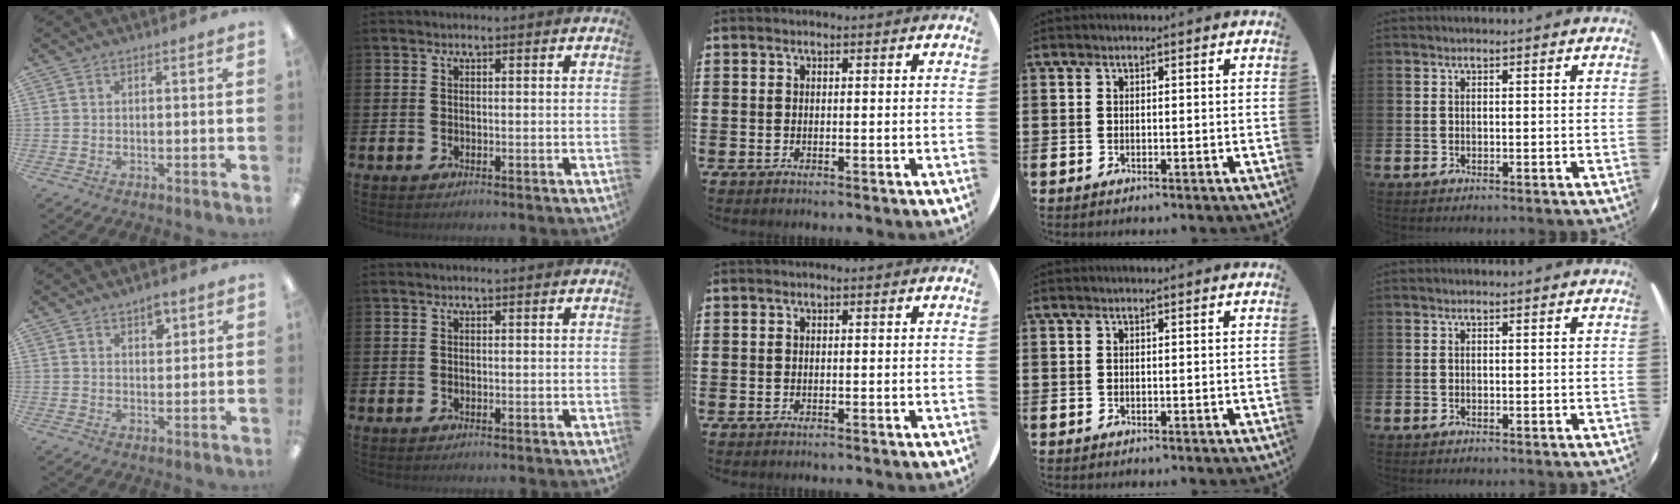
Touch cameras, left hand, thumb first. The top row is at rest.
{"thumb": {"total": 3.9, "force": [2.6, 2.0, 2.0], "torque": [-0.012, -0.014, 0.040]}}